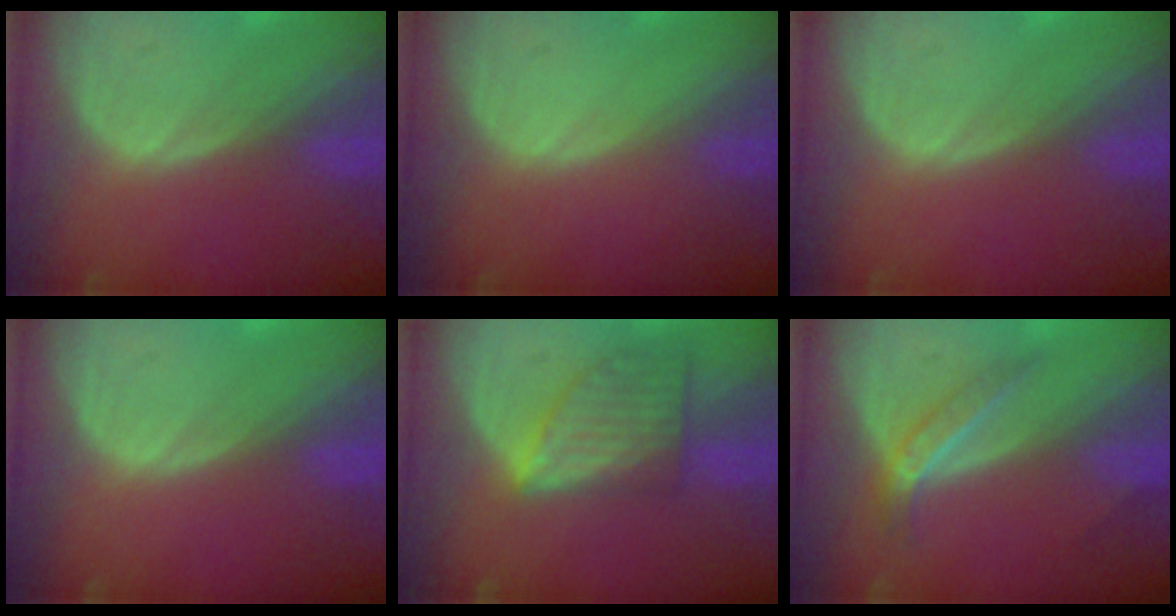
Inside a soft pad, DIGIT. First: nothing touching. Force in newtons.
{"total": 0.0}
{"total": 0.0}
{"total": 0.0}
{"total": 7.8, "press": 7.1, "slide": 3.3}
{"total": 4.3, "press": 4.0, "slide": 1.6}